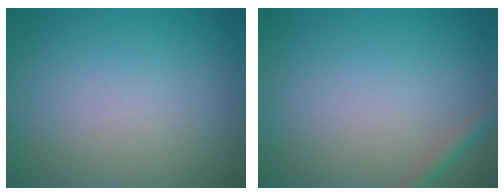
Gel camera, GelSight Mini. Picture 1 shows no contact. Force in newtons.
{"total": 1.3, "press": 1.3, "slide": 0.1}